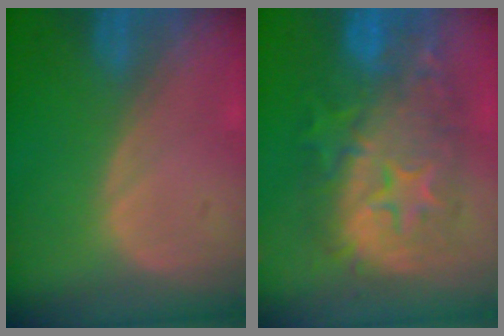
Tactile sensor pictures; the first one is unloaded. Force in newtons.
{"total": 12.0, "press": 11.9, "slide": 1.2}